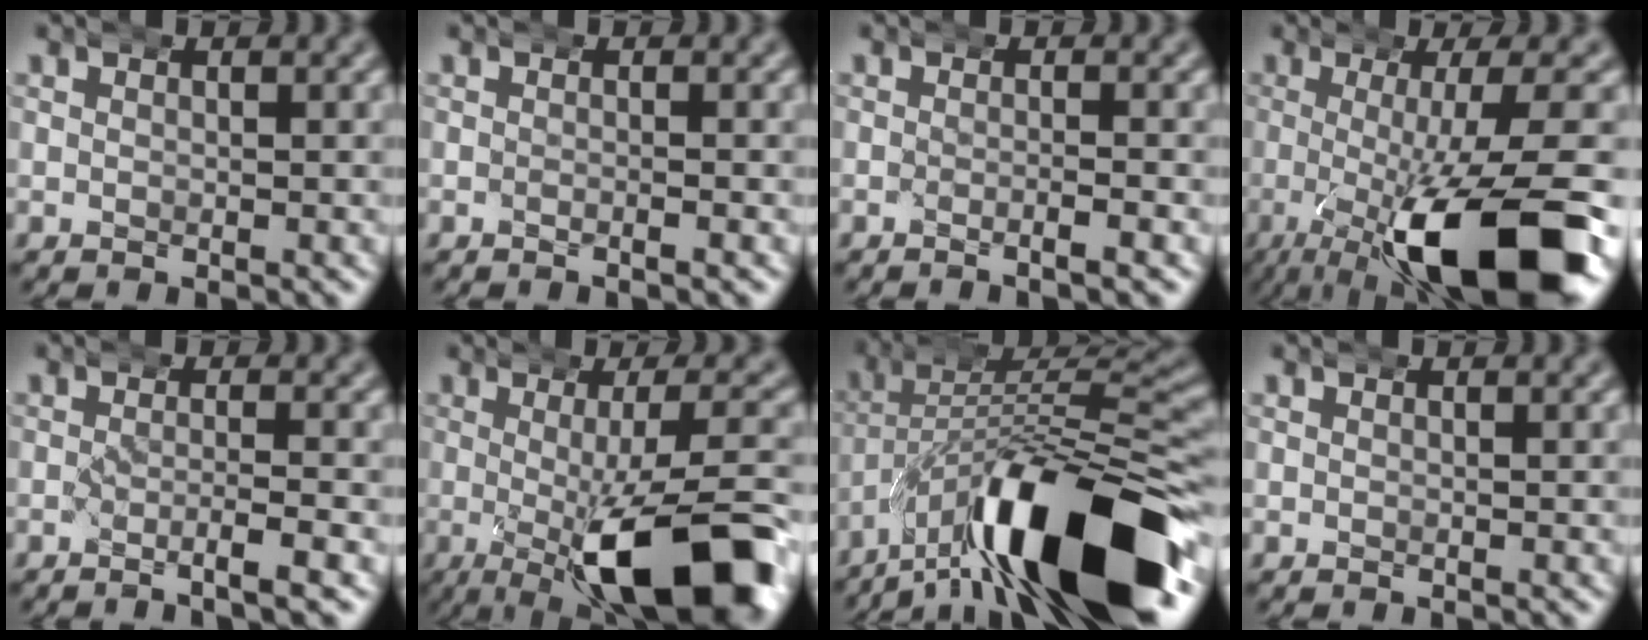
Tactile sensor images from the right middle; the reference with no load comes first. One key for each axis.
{"total": 0.5, "fx": -0.4, "fy": -0.2, "fz": 0.2, "tx": -0.004, "ty": 0.005, "tz": -0.014}
{"total": 1.1, "fx": -0.9, "fy": -0.5, "fz": 0.6, "tx": -0.010, "ty": 0.006, "tz": -0.021}
{"total": 12.6, "fx": -4.0, "fy": 3.0, "fz": 11.5, "tx": -0.178, "ty": -0.021, "tz": -0.049}
{"total": 1.7, "fx": -1.2, "fy": -0.5, "fz": 1.1, "tx": -0.022, "ty": 0.005, "tz": -0.028}
{"total": 14.0, "fx": -3.7, "fy": 4.5, "fz": 12.8, "tx": -0.179, "ty": -0.018, "tz": -0.045}
{"total": 16.3, "fx": -8.2, "fy": 5.4, "fz": 13.0, "tx": -0.197, "ty": -0.009, "tz": -0.126}
{"total": 0.0}